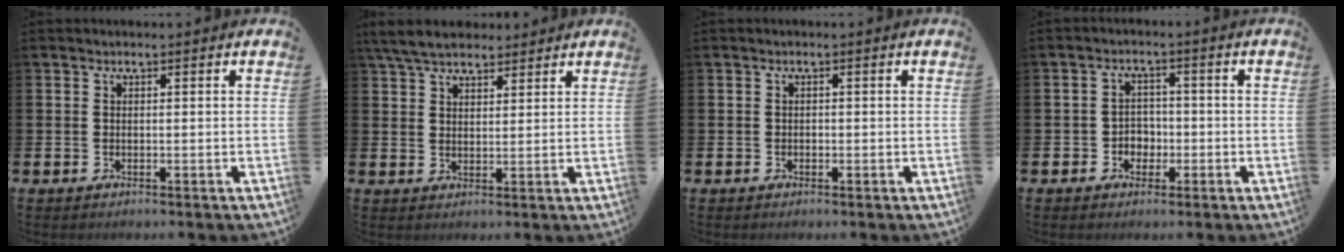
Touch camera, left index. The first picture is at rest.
{"total": 5.7, "force": [5.1, 1.8, 1.7], "torque": [-0.056, -0.006, 0.097]}
{"total": 0.5, "force": [-0.2, 0.4, 0.0], "torque": [-0.009, 0.007, -0.005]}
{"total": 2.9, "force": [-1.2, 2.4, 0.9], "torque": [-0.025, 0.007, -0.028]}